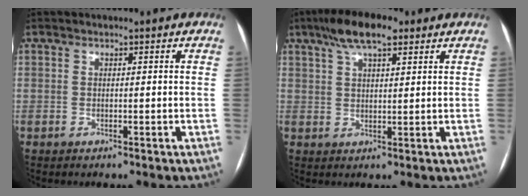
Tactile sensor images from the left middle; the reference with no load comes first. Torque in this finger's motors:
{"motor_torque": [0.84, -0.68, 0.19, 0.03]}